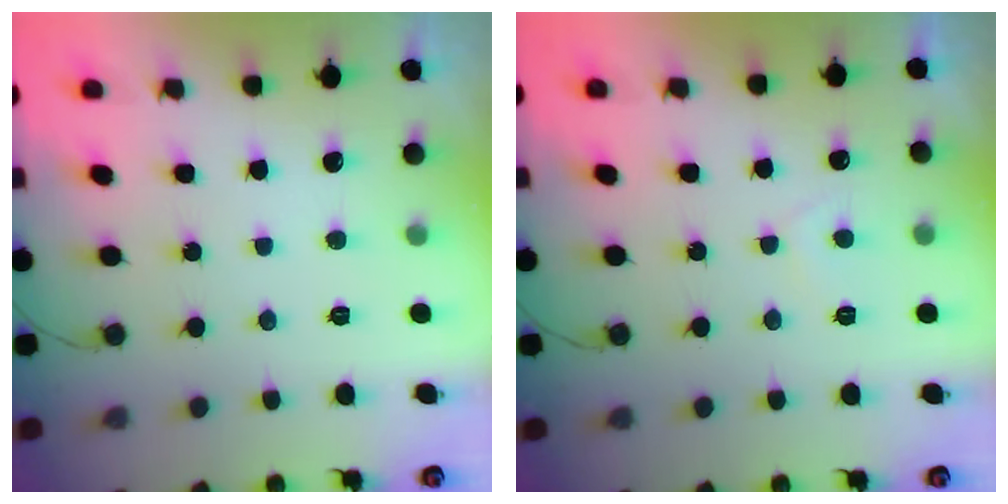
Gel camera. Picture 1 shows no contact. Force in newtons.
{"total": 2.1, "press": 2.0, "slide": 0.5}